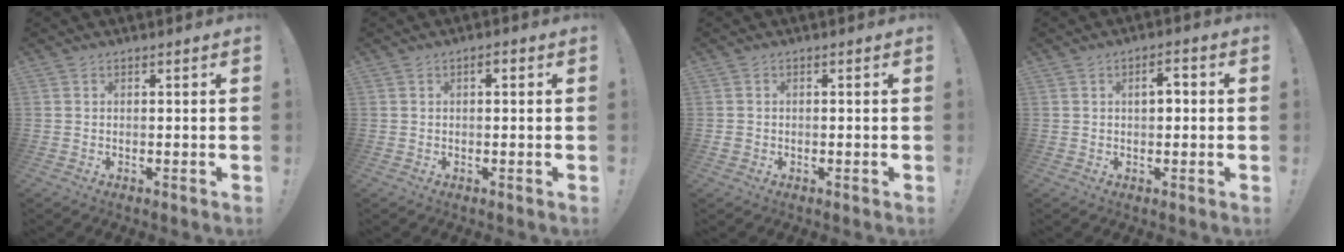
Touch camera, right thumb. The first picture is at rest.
{"total": 1.2, "force": [-0.1, 0.6, 1.0], "torque": [-0.015, 0.004, -0.005]}
{"total": 1.1, "force": [-0.3, 1.0, 0.2], "torque": [-0.010, 0.006, -0.004]}
{"total": 3.9, "force": [0.1, 2.0, 3.3], "torque": [-0.043, 0.005, -0.006]}